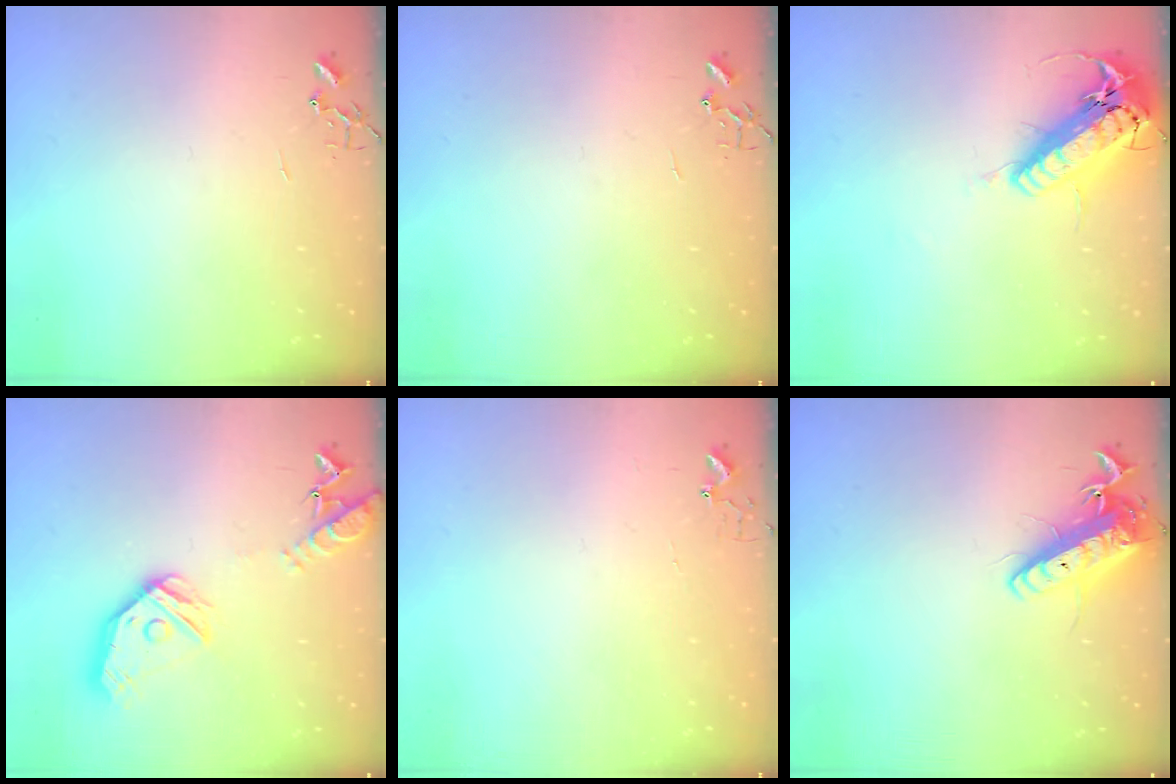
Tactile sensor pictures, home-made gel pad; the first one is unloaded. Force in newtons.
{"total": 0.0}
{"total": 18.2, "press": 17.8, "slide": 3.8}
{"total": 17.4, "press": 17.3, "slide": 2.0}
{"total": 2.7, "press": 2.7, "slide": 0.3}
{"total": 13.9, "press": 13.7, "slide": 2.5}